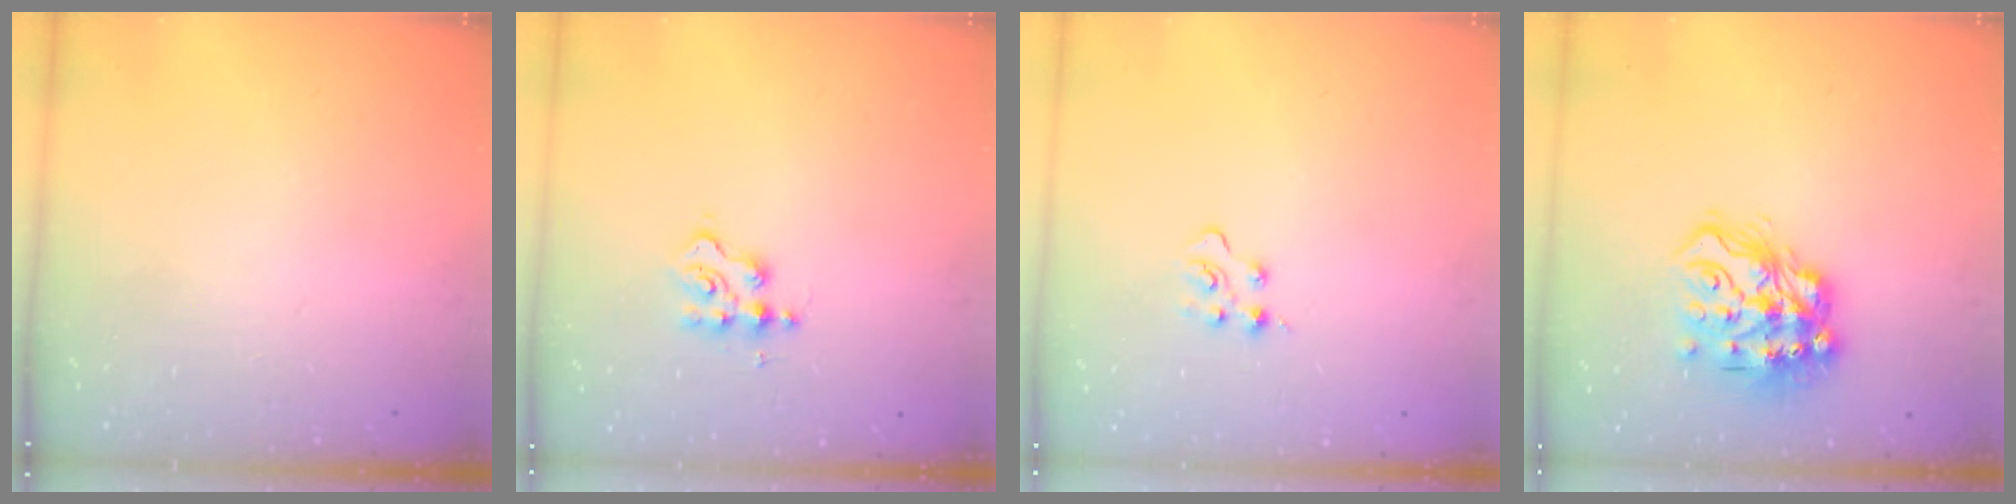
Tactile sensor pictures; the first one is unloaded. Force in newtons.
{"total": 2.7, "press": 2.7, "slide": 0.4}
{"total": 3.4, "press": 3.4, "slide": 0.4}
{"total": 15.7, "press": 15.7, "slide": 1.0}